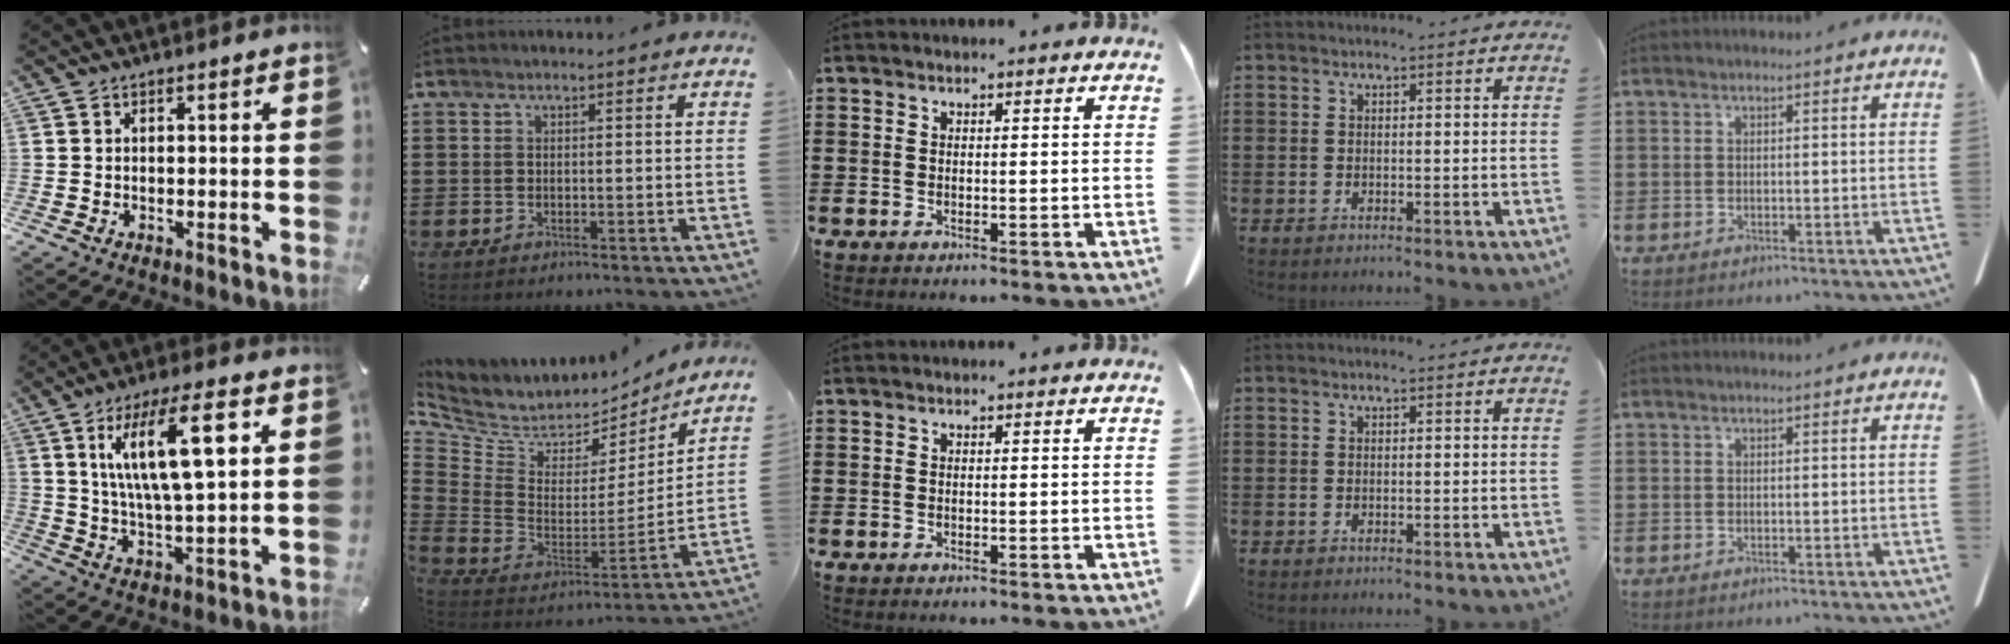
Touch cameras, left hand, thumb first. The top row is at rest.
{"thumb": {"total": 16.7, "force": [6.7, 4.8, 14.5], "torque": [-0.269, -0.005, 0.101]}, "index": {"total": 5.8, "force": [4.6, 3.4, 0.9], "torque": [-0.054, -0.043, 0.082]}}